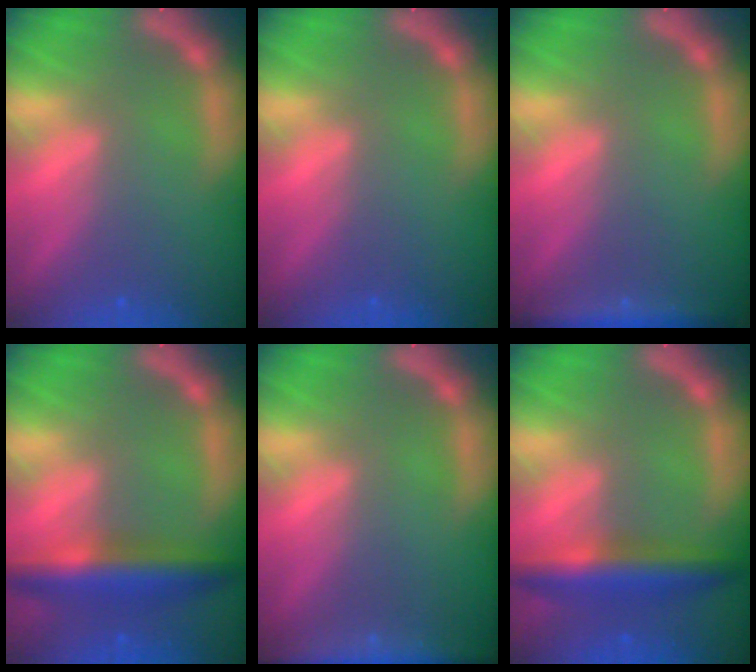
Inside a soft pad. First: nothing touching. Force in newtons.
{"total": 0.0}
{"total": 3.5}
{"total": 5.9}
{"total": 7.0}
{"total": 5.5}